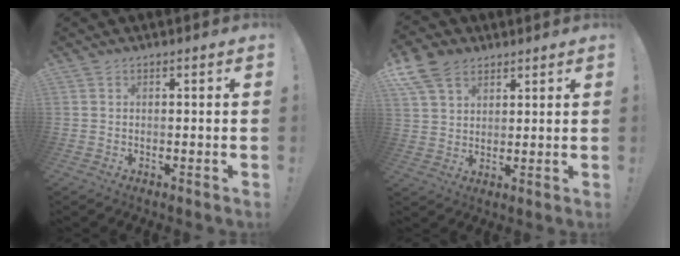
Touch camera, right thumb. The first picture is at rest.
{"total": 10.7, "force": [6.5, 7.2, 4.6], "torque": [-0.083, -0.031, 0.126]}